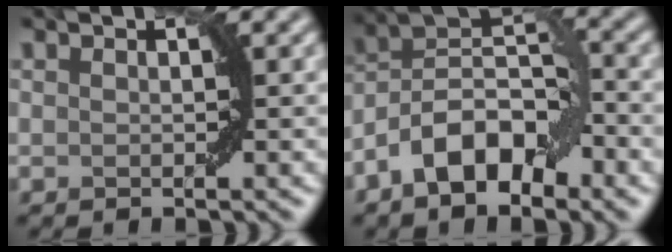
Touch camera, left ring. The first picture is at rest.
{"total": 8.1, "force": [-4.0, 3.8, 6.0], "torque": [-0.096, 0.017, -0.080]}